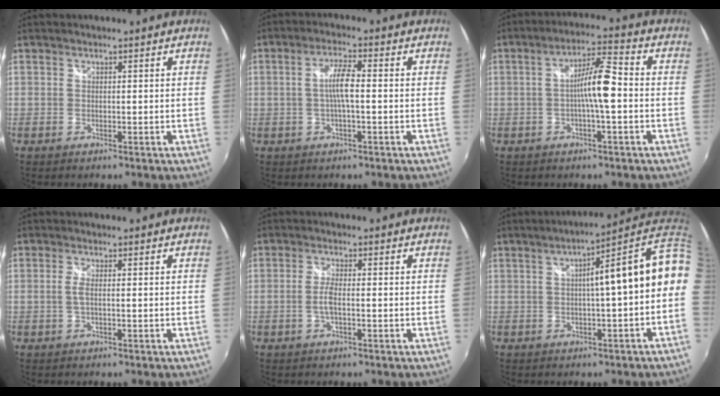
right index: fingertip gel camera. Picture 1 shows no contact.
{"total": 4.7, "force": [-0.4, 0.6, 4.6], "torque": [-0.088, 0.005, -0.005]}
{"total": 7.7, "force": [-1.0, 0.7, 7.6], "torque": [-0.134, 0.014, -0.019]}
{"total": 1.7, "force": [-0.3, 0.0, 1.7], "torque": [-0.033, -0.003, -0.006]}
{"total": 2.5, "force": [-0.8, 0.3, 2.4], "torque": [-0.051, -0.002, -0.015]}
{"total": 11.8, "force": [1.2, 0.1, 11.8], "torque": [-0.139, 0.015, 0.020]}